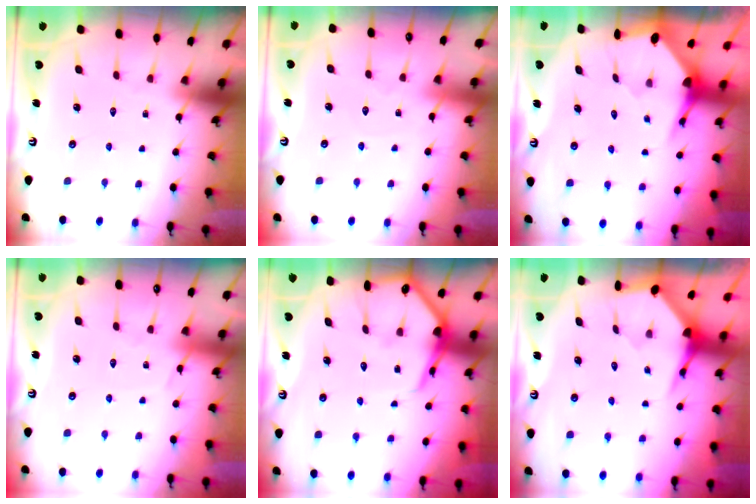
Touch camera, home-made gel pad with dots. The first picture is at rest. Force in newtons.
{"total": 2.7, "press": 2.7, "slide": 0.3}
{"total": 3.5, "press": 3.5, "slide": 0.4}
{"total": 4.8, "press": 4.8, "slide": 0.6}
{"total": 6.6, "press": 6.5, "slide": 0.7}
{"total": 4.0, "press": 3.9, "slide": 0.4}